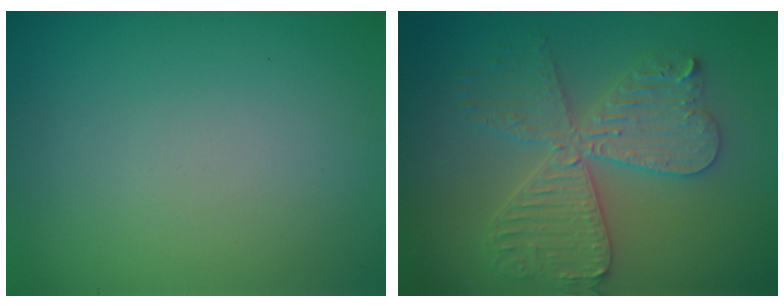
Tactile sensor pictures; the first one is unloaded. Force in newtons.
{"total": 5.7, "press": 5.6, "slide": 0.7}